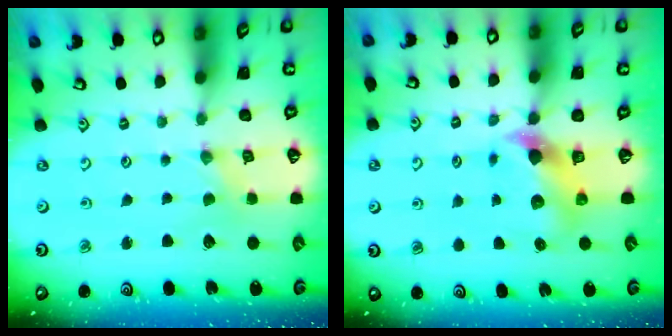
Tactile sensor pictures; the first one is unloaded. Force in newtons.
{"total": 5.9, "press": 5.9, "slide": 0.9}